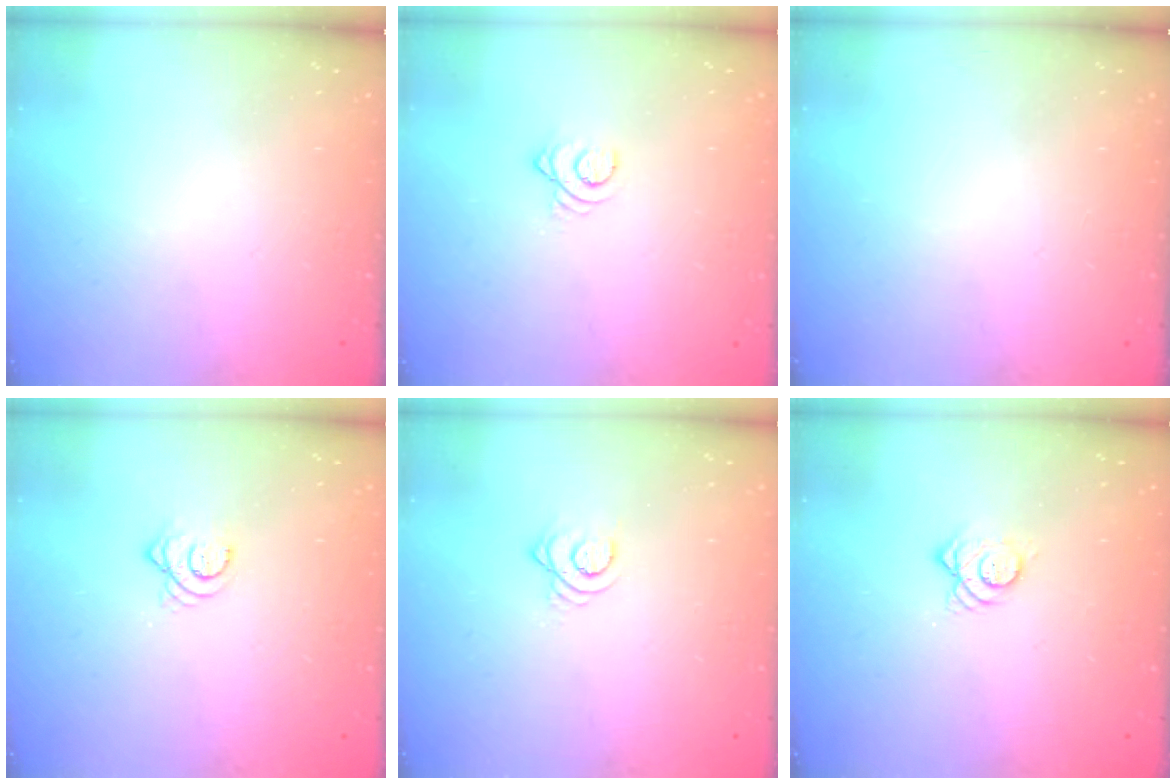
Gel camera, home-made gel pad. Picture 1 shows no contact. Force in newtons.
{"total": 2.5, "press": 2.5, "slide": 0.1}
{"total": 0.0}
{"total": 3.7, "press": 3.7, "slide": 0.6}
{"total": 3.4, "press": 3.4, "slide": 0.5}
{"total": 4.9, "press": 4.8, "slide": 0.5}